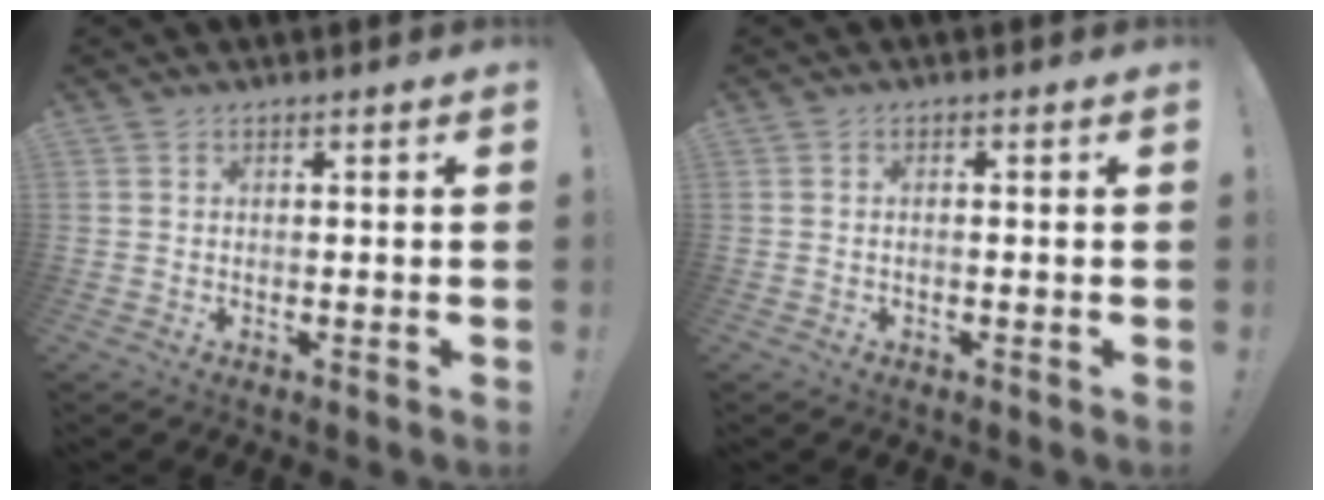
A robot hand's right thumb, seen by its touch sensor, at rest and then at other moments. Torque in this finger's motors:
{"motor_torque": [-0.06, -0.21, -0.05, 0.12, -0.01]}